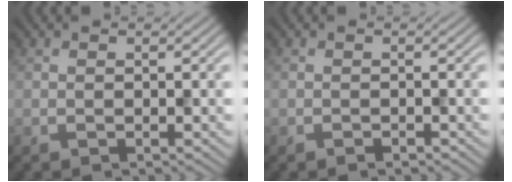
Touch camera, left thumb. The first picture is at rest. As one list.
[{"total": 0.5, "force": [-0.5, 0.1, 0.2], "torque": [-0.001, -0.001, -0.007]}]